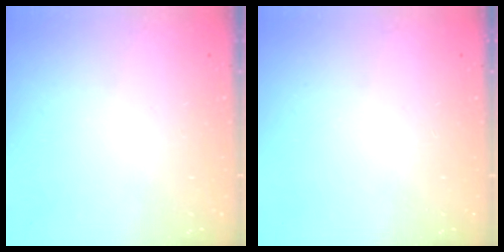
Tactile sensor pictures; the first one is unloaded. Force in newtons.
{"total": 0.0}